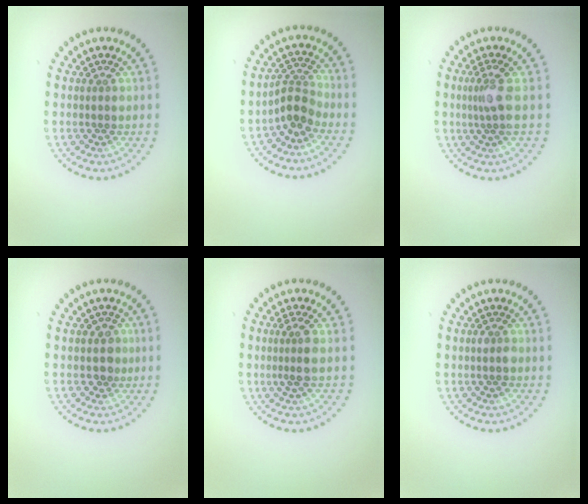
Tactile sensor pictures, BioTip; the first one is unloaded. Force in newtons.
{"total": 2.5, "press": 1.8, "slide": 1.8}
{"total": 2.2, "press": 1.6, "slide": 1.5}
{"total": 1.6, "press": 1.3, "slide": 1.0}
{"total": 1.9, "press": 1.6, "slide": 1.0}
{"total": 1.2, "press": 1.1, "slide": 0.5}